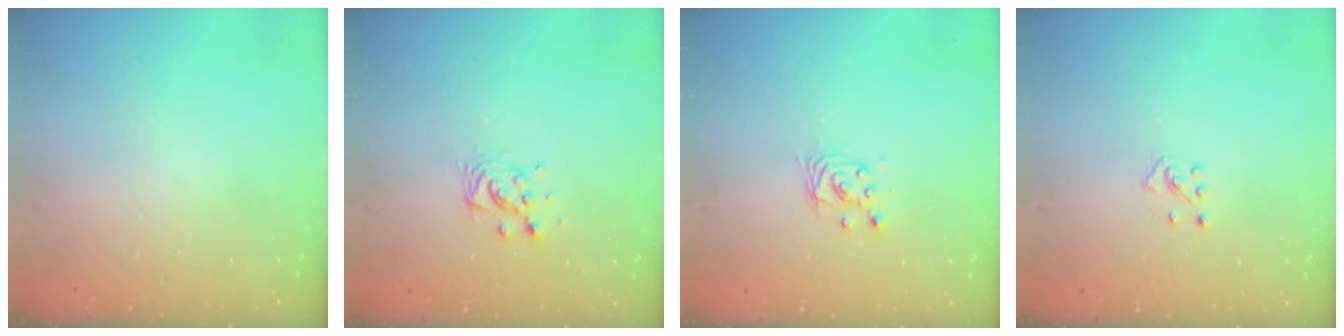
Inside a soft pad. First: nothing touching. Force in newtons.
{"total": 7.8, "press": 7.8, "slide": 0.3}
{"total": 2.9, "press": 2.9, "slide": 0.2}
{"total": 2.5, "press": 2.4, "slide": 0.7}